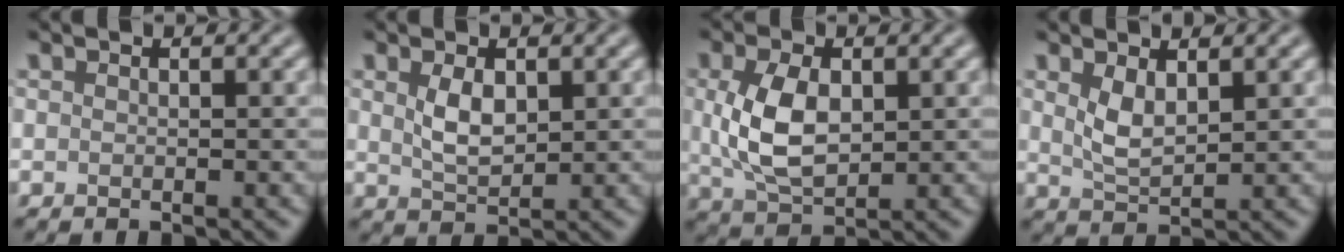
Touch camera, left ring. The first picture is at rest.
{"total": 2.8, "force": [0.8, 1.5, 2.2], "torque": [-0.051, -0.002, 0.021]}
{"total": 5.6, "force": [0.6, 3.3, 4.5], "torque": [-0.102, 0.001, 0.019]}
{"total": 2.6, "force": [1.2, 1.1, 2.0], "torque": [-0.048, -0.004, 0.028]}